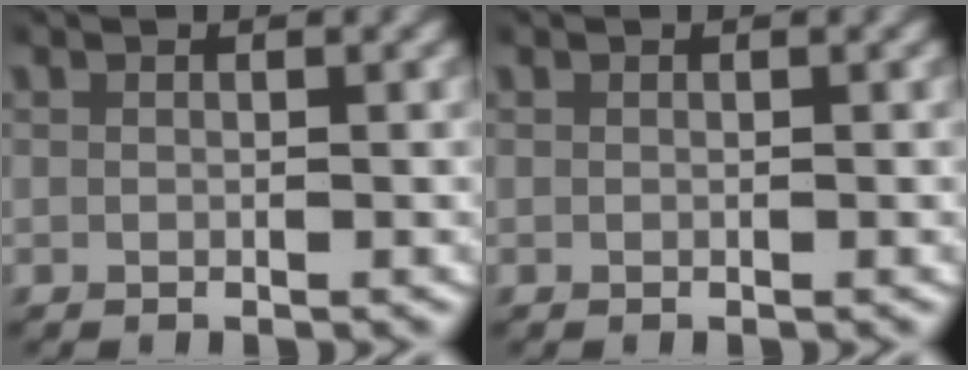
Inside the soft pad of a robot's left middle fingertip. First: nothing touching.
{"total": 0.0}